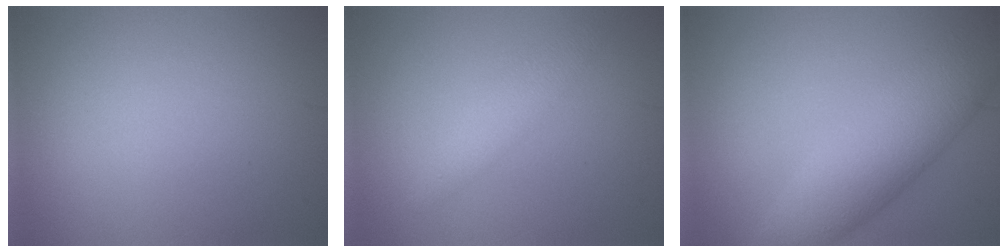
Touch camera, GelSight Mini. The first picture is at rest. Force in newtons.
{"total": 2.2, "press": 2.2, "slide": 0.2}
{"total": 7.1, "press": 7.1, "slide": 0.2}